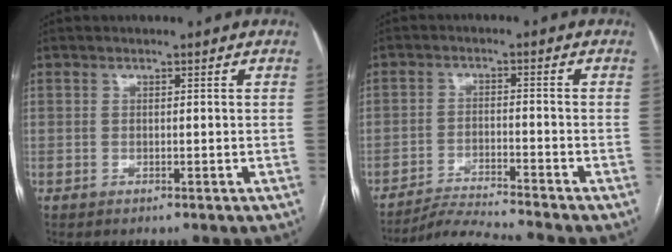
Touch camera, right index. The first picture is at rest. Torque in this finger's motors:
{"motor_torque": [-0.54, -1.33, 0.01, 0.04]}